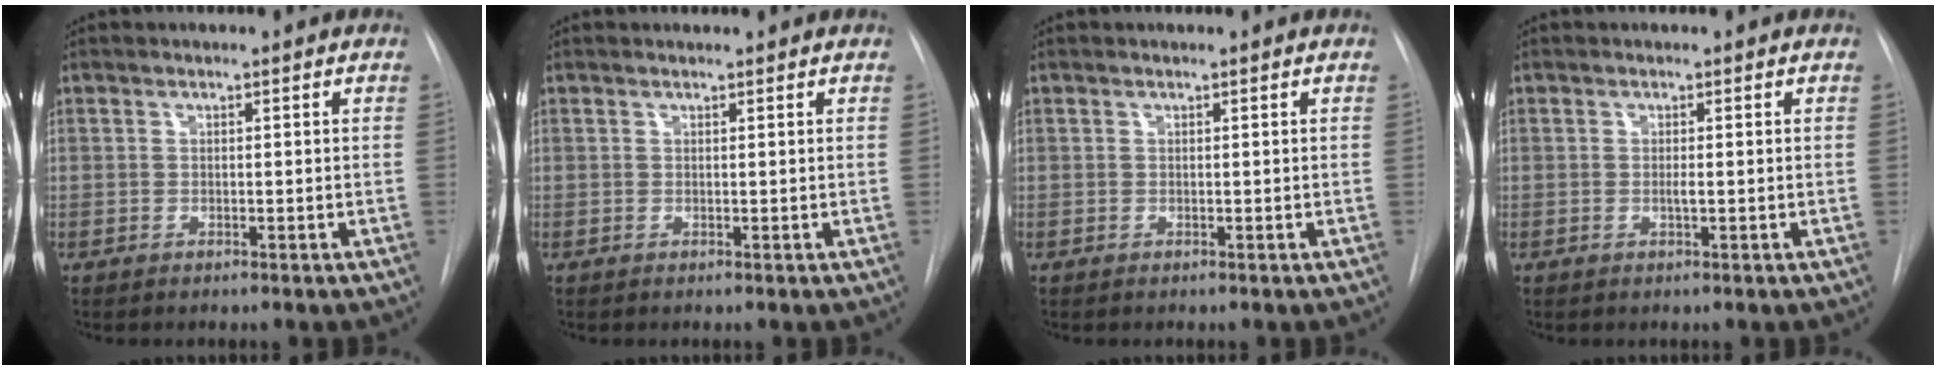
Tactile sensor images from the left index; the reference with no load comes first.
{"total": 1.6, "force": [1.6, 0.1, 0.2], "torque": [-0.009, 0.014, 0.024]}
{"total": 0.8, "force": [0.8, 0.0, 0.2], "torque": [-0.006, 0.009, 0.013]}
{"total": 0.7, "force": [0.1, 0.0, 0.7], "torque": [-0.018, 0.003, 0.003]}